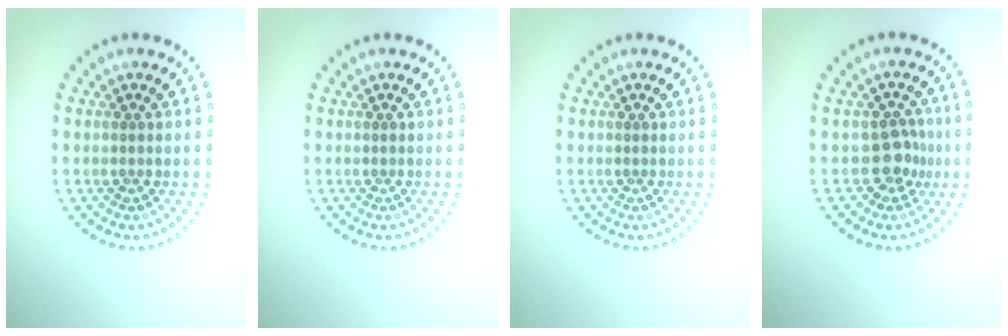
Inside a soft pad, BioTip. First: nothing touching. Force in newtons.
{"total": 0.0}
{"total": 0.0}
{"total": 2.4, "press": 1.9, "slide": 1.5}